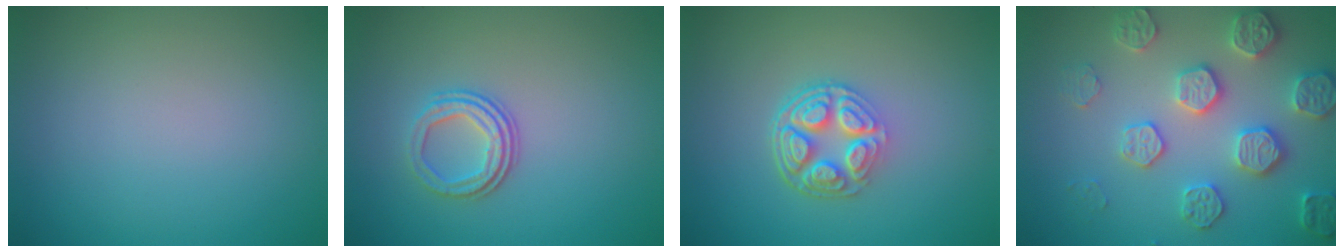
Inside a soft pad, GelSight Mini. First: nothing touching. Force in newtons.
{"total": 2.9, "press": 2.3, "slide": 1.7}
{"total": 5.2, "press": 3.8, "slide": 3.6}
{"total": 4.9, "press": 4.9, "slide": 0.4}